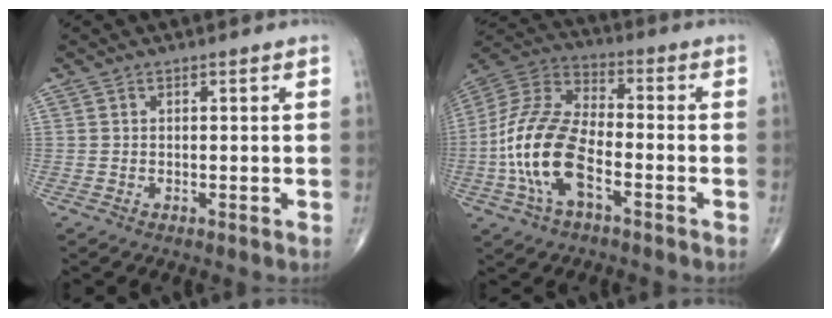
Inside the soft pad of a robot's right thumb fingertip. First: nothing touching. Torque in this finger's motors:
{"motor_torque": [0.70, 0.53, 1.52, -0.32, 0.55]}